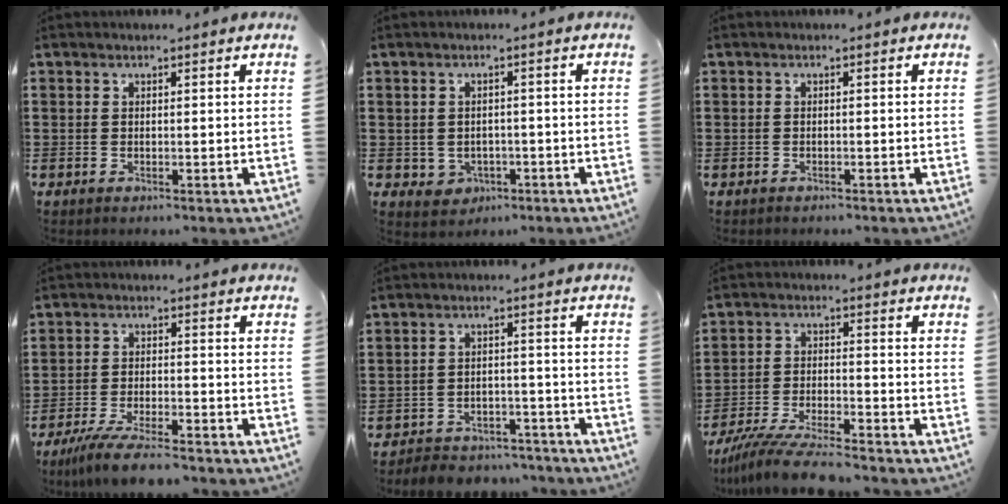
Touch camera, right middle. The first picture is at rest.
{"total": 1.8, "force": [-0.6, 1.6, 0.3], "torque": [-0.017, -0.002, -0.015]}
{"total": 0.6, "force": [-0.5, 0.3, -0.1], "torque": [0.000, 0.001, -0.012]}
{"total": 5.9, "force": [-5.2, 0.3, 2.8], "torque": [-0.064, -0.013, -0.099]}
{"total": 4.6, "force": [-4.5, 0.8, 0.0], "torque": [0.000, 0.010, -0.094]}
{"total": 7.9, "force": [-7.3, 0.6, 3.1], "torque": [-0.066, 0.001, -0.140]}